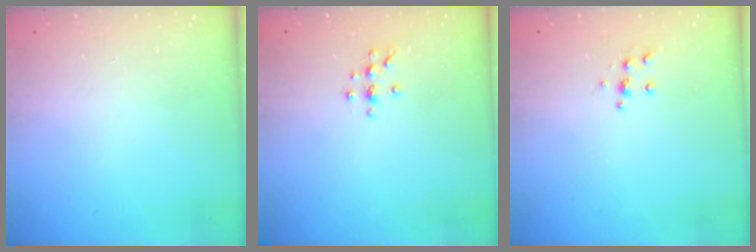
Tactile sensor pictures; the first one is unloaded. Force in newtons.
{"total": 6.3, "press": 6.2, "slide": 0.7}
{"total": 5.4, "press": 5.3, "slide": 0.4}